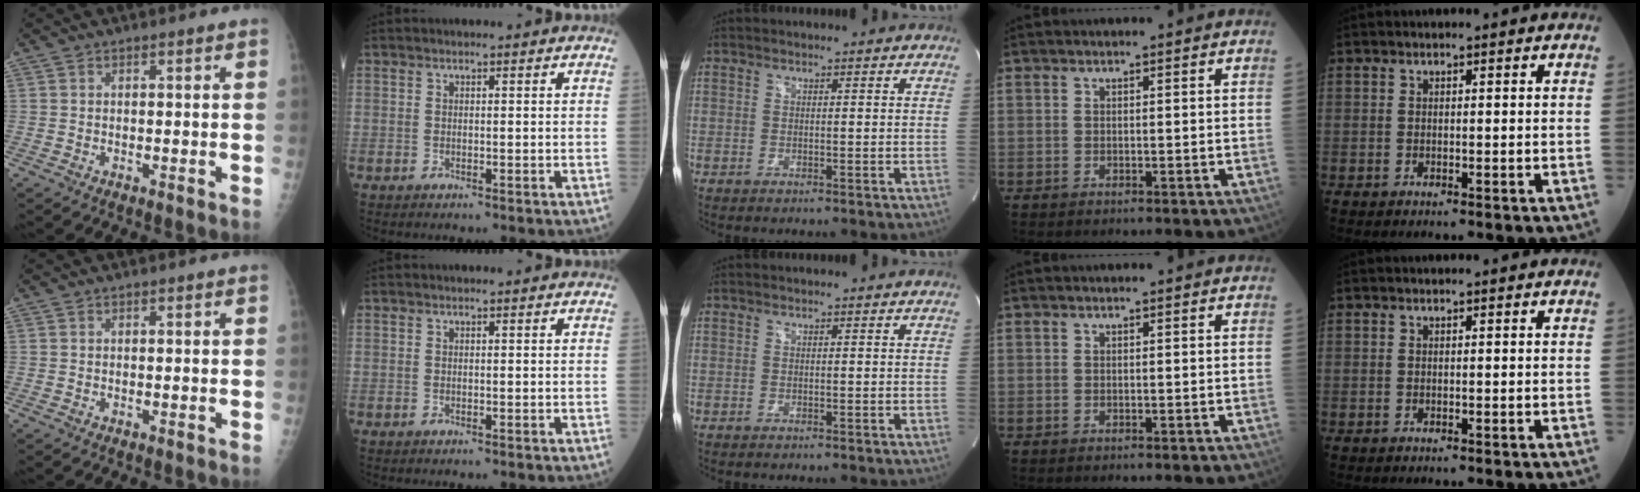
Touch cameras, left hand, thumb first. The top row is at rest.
{}